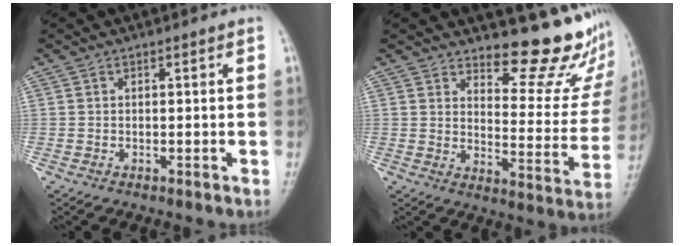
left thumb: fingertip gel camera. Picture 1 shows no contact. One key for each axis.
{"total": 14.6, "fx": 12.3, "fy": 4.3, "fz": 6.7, "tx": -0.041, "ty": -0.124, "tz": 0.155}